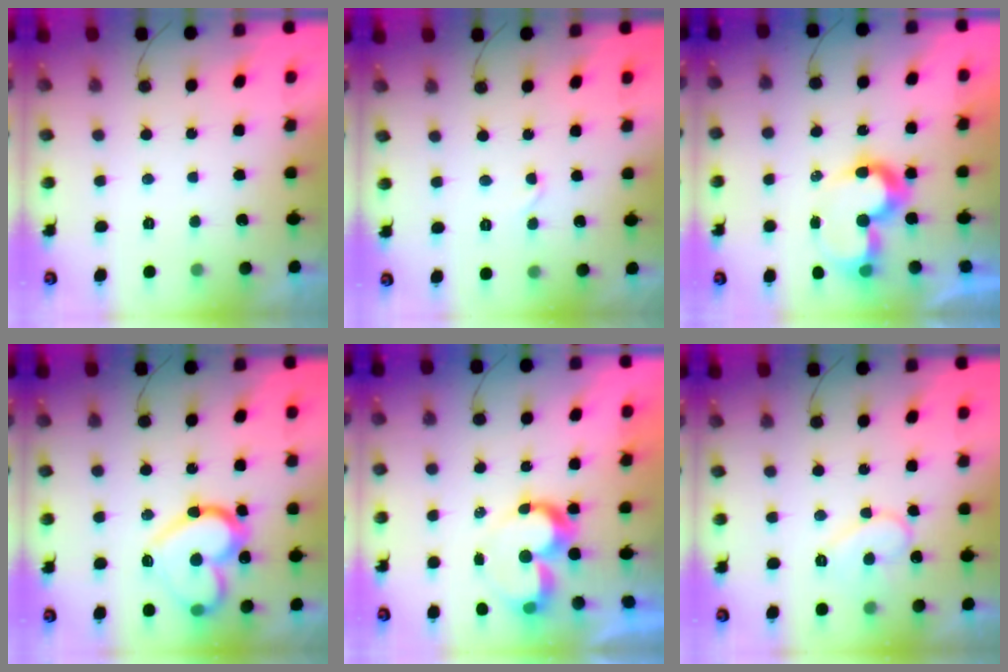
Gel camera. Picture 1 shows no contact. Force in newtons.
{"total": 2.7, "press": 2.7, "slide": 0.3}
{"total": 9.8, "press": 9.4, "slide": 2.9}
{"total": 18.6, "press": 18.6, "slide": 1.5}
{"total": 9.3, "press": 9.2, "slide": 0.8}
{"total": 9.7, "press": 9.7, "slide": 0.8}